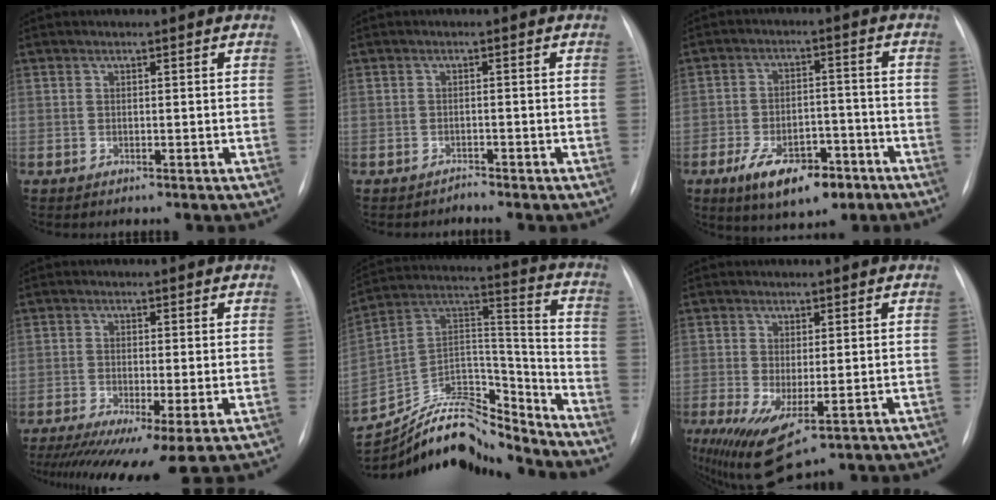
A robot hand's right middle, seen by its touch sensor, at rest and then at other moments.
{"total": 0.9, "force": [-0.9, -0.1, -0.2], "torque": [0.007, -0.006, -0.013]}
{"total": 11.0, "force": [-6.5, 5.0, 7.4], "torque": [-0.119, 0.001, -0.099]}
{"total": 10.5, "force": [-6.2, 2.0, 8.2], "torque": [-0.135, -0.023, -0.101]}
{"total": 23.6, "force": [-22.2, 4.8, 6.3], "torque": [-0.154, 0.045, -0.366]}
{"total": 7.5, "force": [-2.2, 2.5, 6.7], "torque": [-0.117, -0.025, -0.022]}